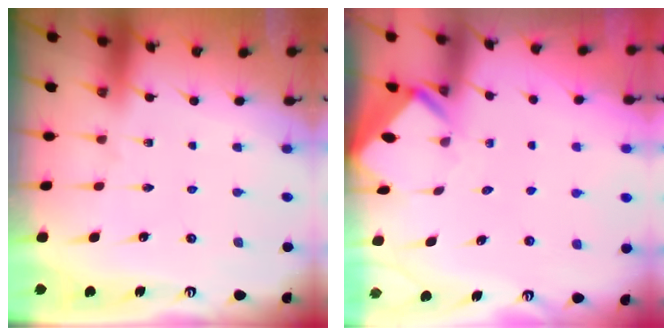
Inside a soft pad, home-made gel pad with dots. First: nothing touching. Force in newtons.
{"total": 2.7, "press": 2.7, "slide": 0.2}